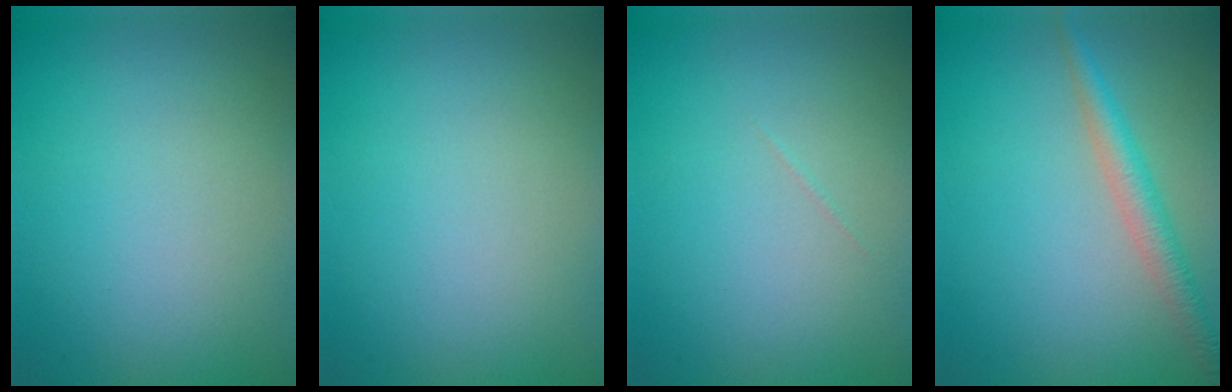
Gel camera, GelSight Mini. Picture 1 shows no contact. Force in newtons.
{"total": 0.0}
{"total": 0.0}
{"total": 2.8, "press": 2.8, "slide": 0.1}